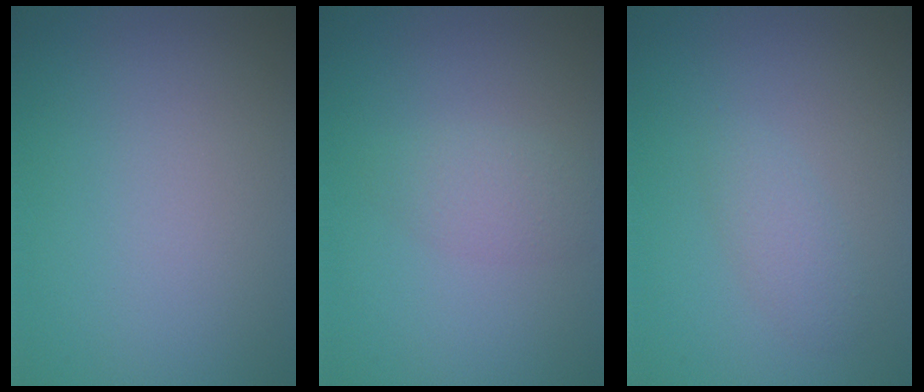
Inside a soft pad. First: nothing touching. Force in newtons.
{"total": 1.8, "press": 1.8, "slide": 0.1}
{"total": 1.6, "press": 1.6, "slide": 0.1}